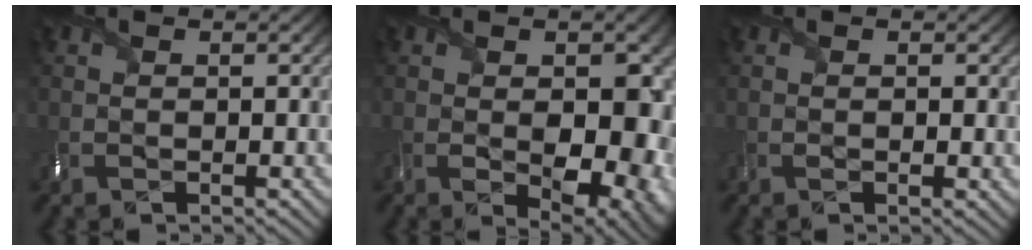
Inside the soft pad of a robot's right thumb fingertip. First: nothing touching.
{"total": 12.0, "force": [-1.8, 7.1, 9.5], "torque": [-0.124, -0.027, -0.017]}
{"total": 1.0, "force": [-0.2, 0.6, 0.8], "torque": [-0.015, -0.007, -0.002]}